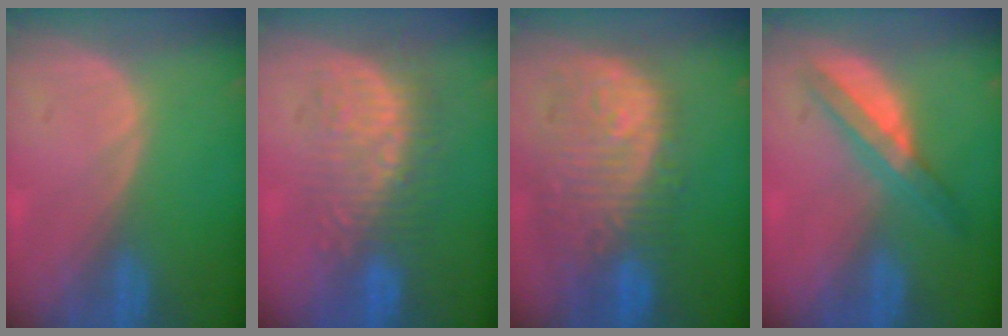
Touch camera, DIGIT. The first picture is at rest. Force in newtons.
{"total": 9.1, "press": 8.4, "slide": 3.5}
{"total": 12.1, "press": 10.9, "slide": 5.4}
{"total": 5.7, "press": 5.3, "slide": 2.1}